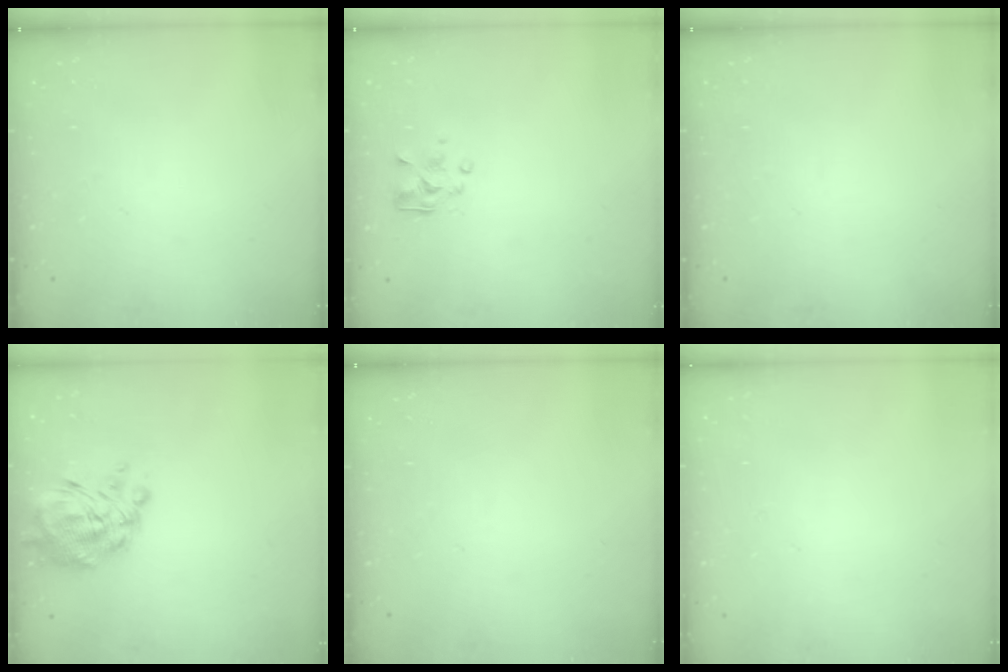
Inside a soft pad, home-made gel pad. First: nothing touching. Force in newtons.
{"total": 2.5, "press": 2.5, "slide": 0.2}
{"total": 0.0}
{"total": 10.8, "press": 9.9, "slide": 4.3}
{"total": 0.0}
{"total": 1.9, "press": 1.9, "slide": 0.2}